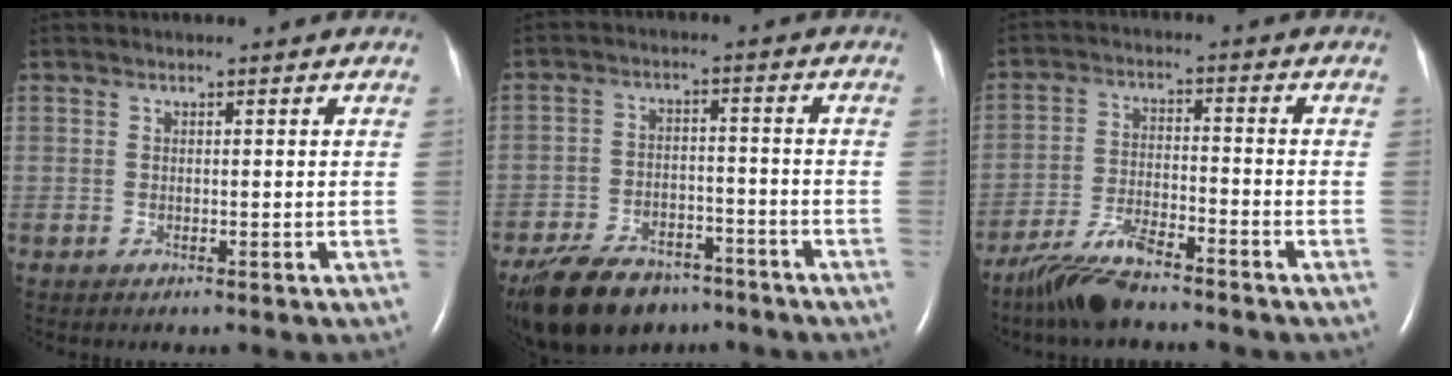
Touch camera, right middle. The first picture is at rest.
{"total": 13.7, "force": [-10.7, 6.4, 5.8], "torque": [-0.117, -0.001, -0.169]}
{"total": 8.0, "force": [-6.6, 1.3, 4.2], "torque": [-0.092, -0.021, -0.125]}